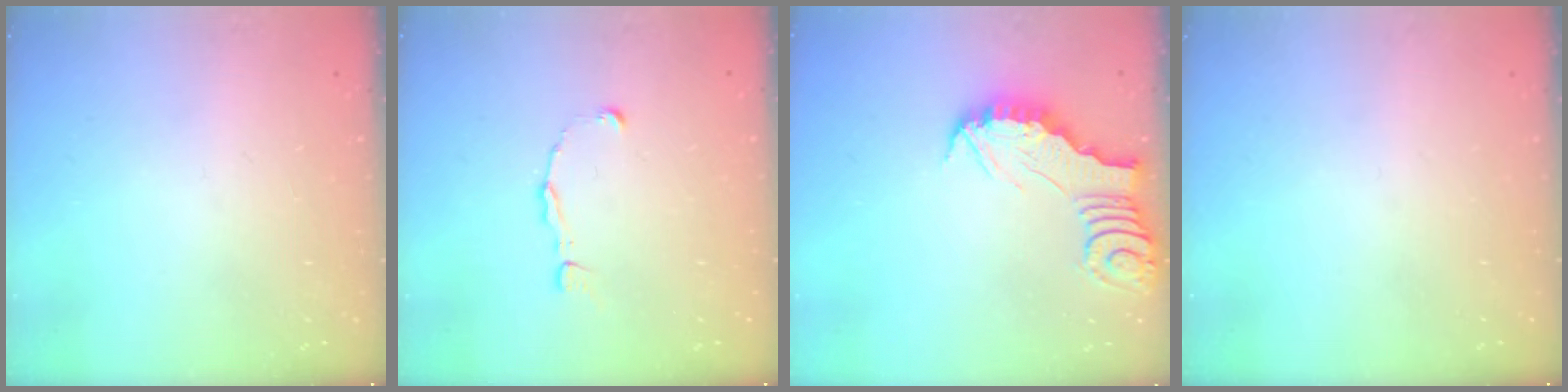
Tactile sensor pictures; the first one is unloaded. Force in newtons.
{"total": 1.2, "press": 1.2, "slide": 0.1}
{"total": 3.2, "press": 3.1, "slide": 0.4}
{"total": 0.0}